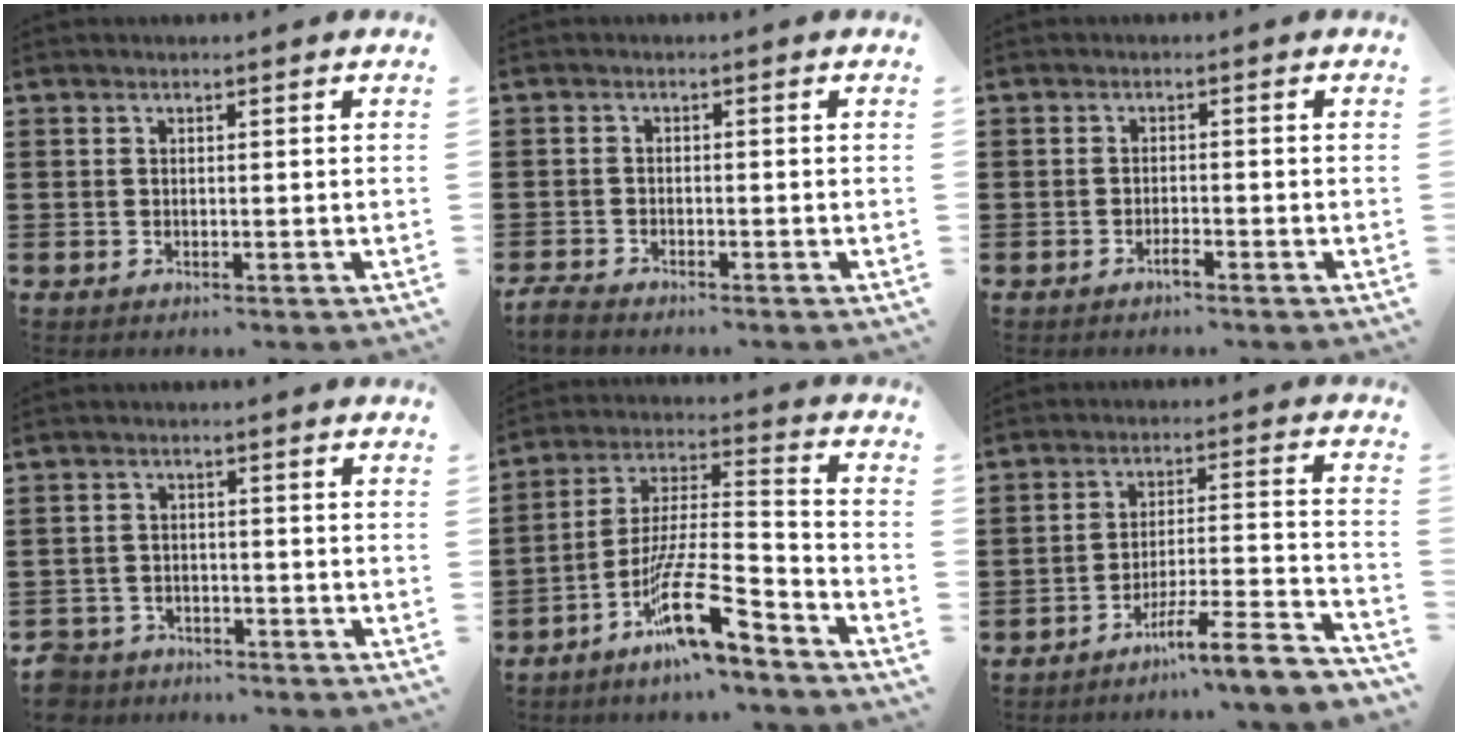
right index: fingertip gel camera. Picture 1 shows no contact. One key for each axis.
{"total": 1.9, "fx": -1.9, "fy": 0.1, "fz": 0.2, "tx": -0.006, "ty": 0.001, "tz": -0.039}
{"total": 1.6, "fx": -1.2, "fy": 0.2, "fz": 1.0, "tx": -0.018, "ty": -0.003, "tz": -0.022}
{"total": 3.3, "fx": -3.1, "fy": 1.1, "fz": 0.1, "tx": -0.015, "ty": 0.001, "tz": -0.069}
{"total": 14.2, "fx": -9.6, "fy": 2.4, "fz": 10.2, "tx": -0.190, "ty": 0.019, "tz": -0.176}
{"total": 7.8, "fx": -6.2, "fy": 0.4, "fz": 4.8, "tx": -0.075, "ty": -0.006, "tz": -0.119}